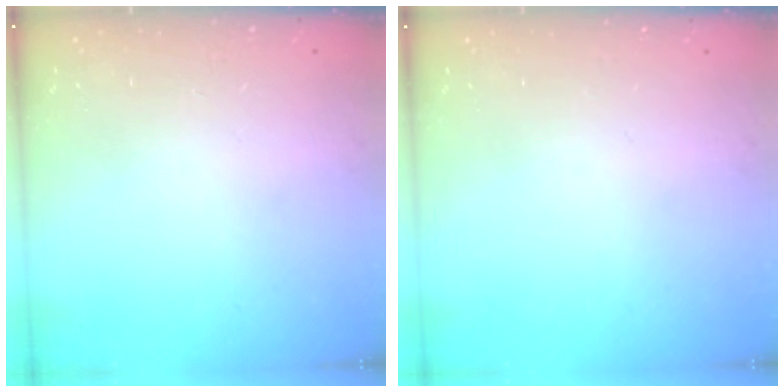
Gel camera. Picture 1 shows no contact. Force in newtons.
{"total": 0.0}